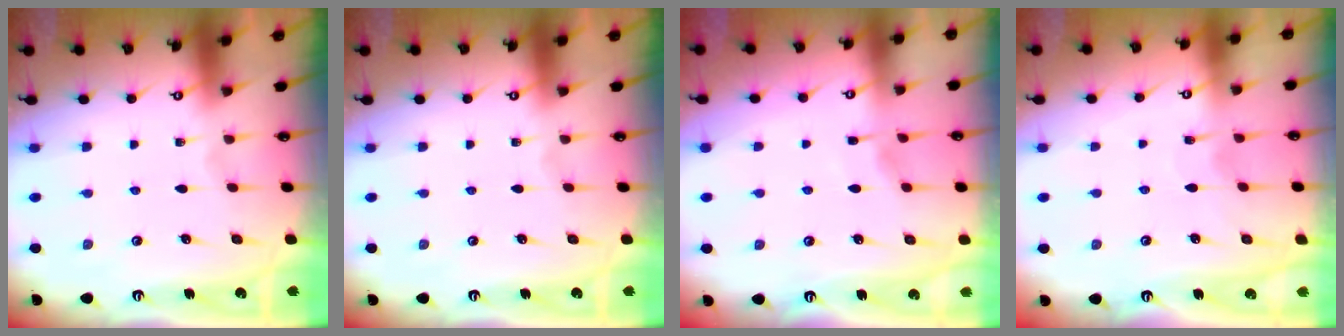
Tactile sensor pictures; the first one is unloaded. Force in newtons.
{"total": 0.0}
{"total": 3.0, "press": 3.0, "slide": 0.5}
{"total": 5.8, "press": 5.8, "slide": 0.6}